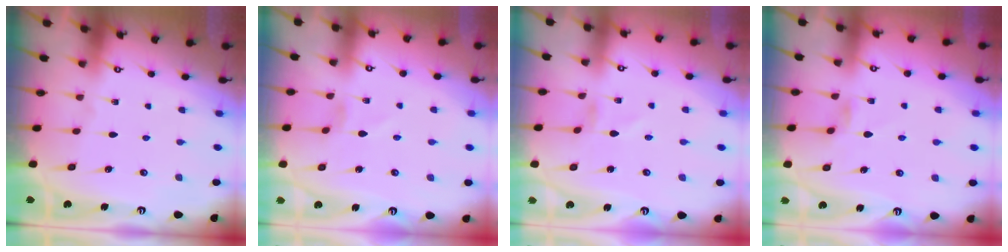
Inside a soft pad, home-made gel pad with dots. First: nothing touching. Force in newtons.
{"total": 1.3, "press": 1.3, "slide": 0.2}
{"total": 0.9, "press": 0.8, "slide": 0.1}
{"total": 1.7, "press": 1.7, "slide": 0.3}